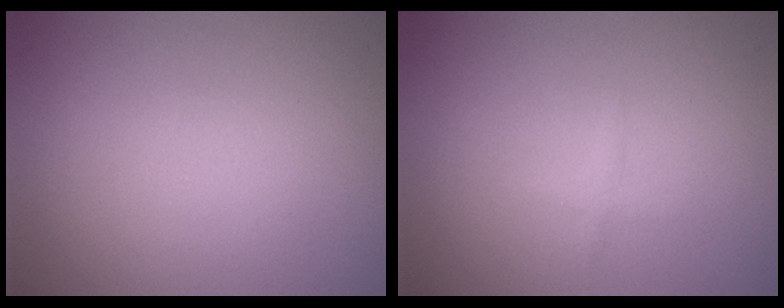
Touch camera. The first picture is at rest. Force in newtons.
{"total": 0.6, "press": 0.6, "slide": 0.0}